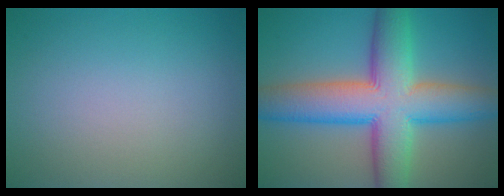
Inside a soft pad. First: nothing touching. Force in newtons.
{"total": 11.3, "press": 11.3, "slide": 0.4}